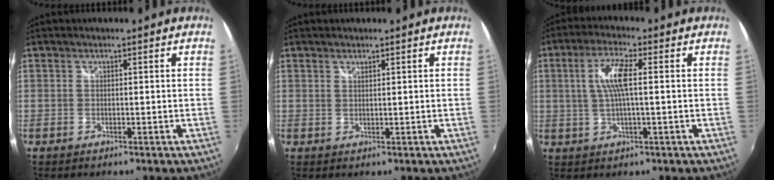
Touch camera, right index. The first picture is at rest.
{"total": 0.5, "force": [0.5, 0.1, 0.1], "torque": [-0.001, 0.000, 0.009]}
{"total": 6.8, "force": [0.7, 1.2, 6.7], "torque": [-0.129, 0.005, 0.017]}